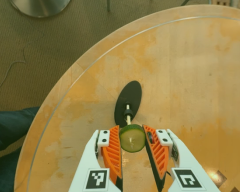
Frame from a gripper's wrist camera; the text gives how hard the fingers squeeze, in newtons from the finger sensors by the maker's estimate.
{"total": 8.2, "left": 7.8, "right": 8.5}